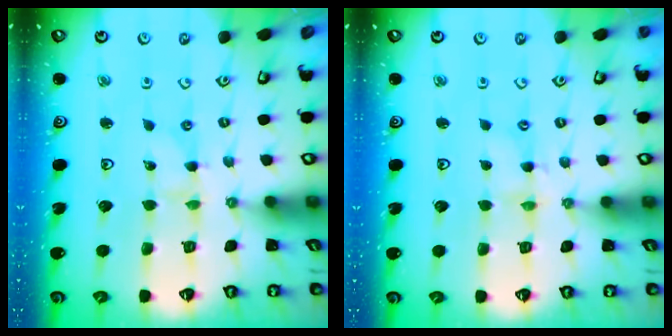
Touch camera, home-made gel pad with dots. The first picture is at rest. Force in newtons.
{"total": 2.3, "press": 2.3, "slide": 0.3}